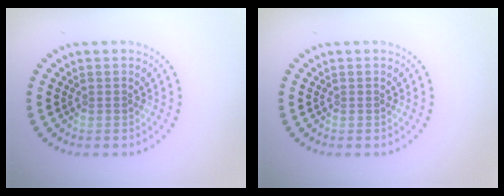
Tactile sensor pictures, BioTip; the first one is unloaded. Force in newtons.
{"total": 0.0}